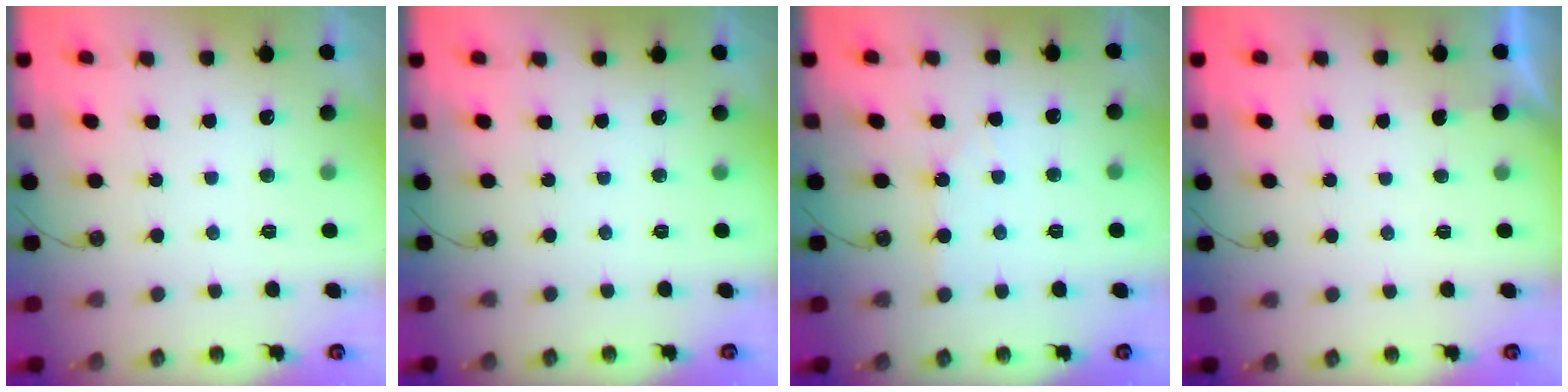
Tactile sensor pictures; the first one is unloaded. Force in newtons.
{"total": 0.0}
{"total": 2.5, "press": 2.5, "slide": 0.5}
{"total": 0.7, "press": 0.7, "slide": 0.1}